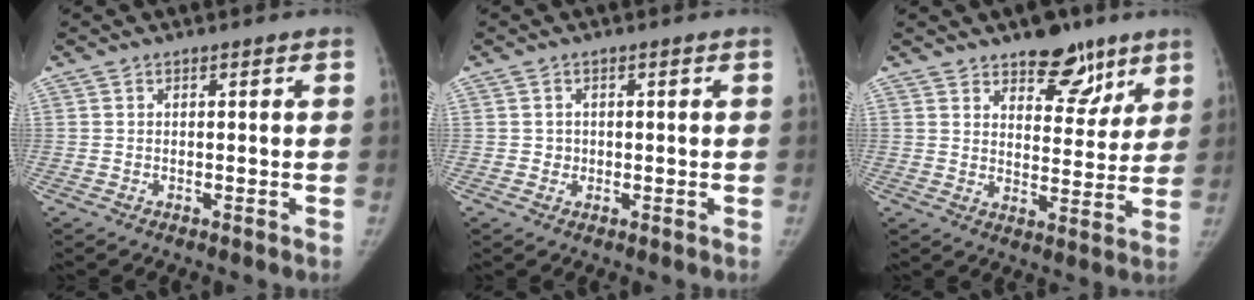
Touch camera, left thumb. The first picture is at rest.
{"total": 1.5, "force": [0.0, 1.5, 0.2], "torque": [0.004, 0.004, 0.000]}
{"total": 11.4, "force": [7.7, 5.9, 6.0], "torque": [-0.035, -0.045, 0.112]}